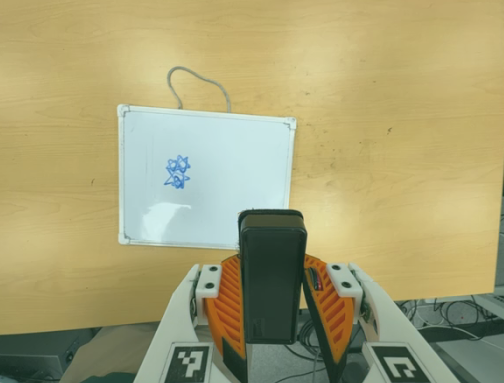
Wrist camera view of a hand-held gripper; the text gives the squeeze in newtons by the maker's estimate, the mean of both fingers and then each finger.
{"total": 5.6, "left": 4.4, "right": 6.8}